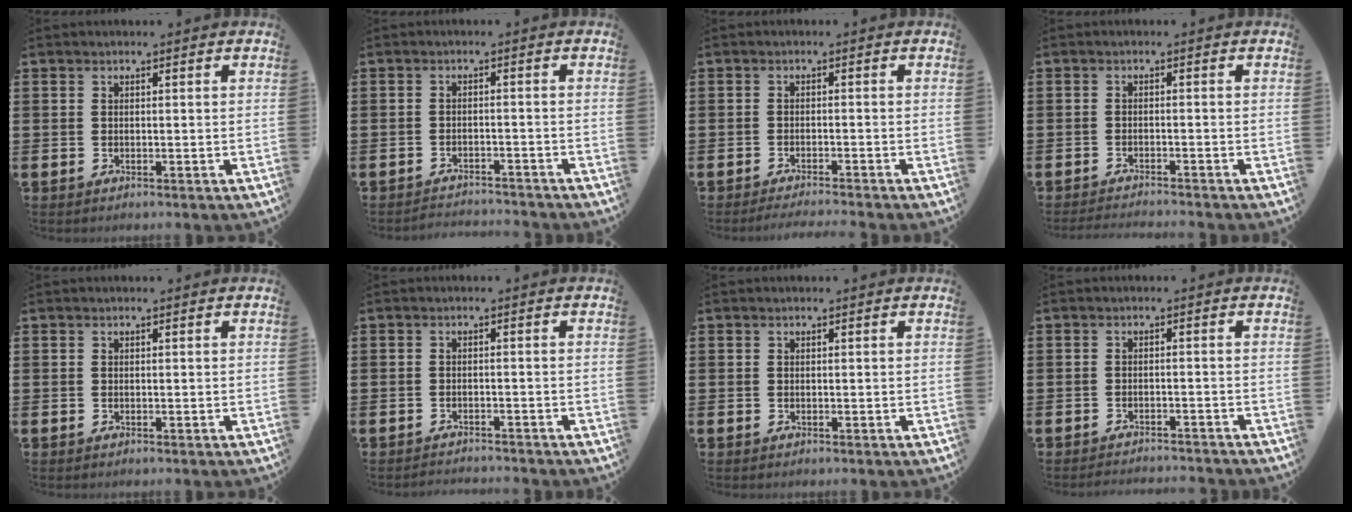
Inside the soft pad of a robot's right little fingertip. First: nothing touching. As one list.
[{"total": 2.0, "force": [-1.9, -0.1, -0.2], "torque": [-0.002, 0.003, -0.043]}, {"total": 1.3, "force": [-1.2, -0.2, 0.3], "torque": [-0.004, -0.001, -0.024]}, {"total": 1.3, "force": [-1.3, -0.1, 0.2], "torque": [-0.004, 0.001, -0.026]}, {"total": 0.0}, {"total": 1.3, "force": [-1.3, -0.1, -0.2], "torque": [-0.001, 0.004, -0.027]}, {"total": 0.0}, {"total": 1.5, "force": [-1.5, -0.1, -0.1], "torque": [-0.002, 0.004, -0.032]}]